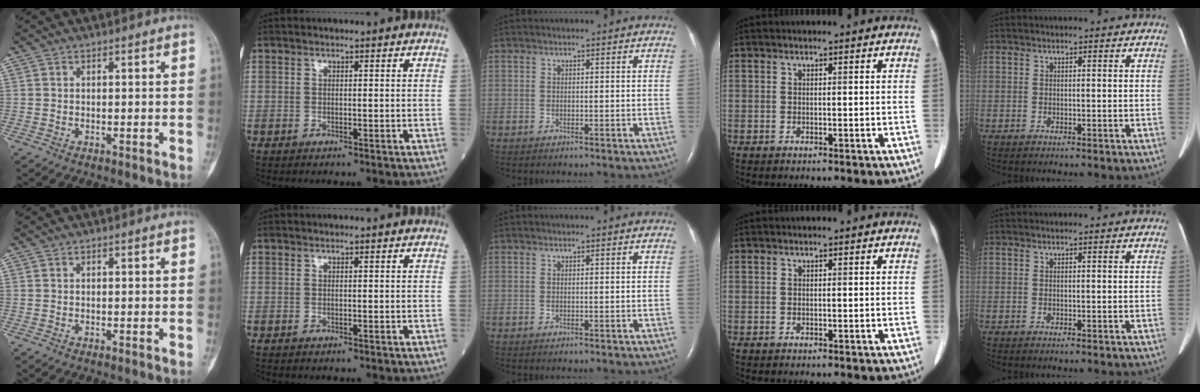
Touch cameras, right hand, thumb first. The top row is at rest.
{}